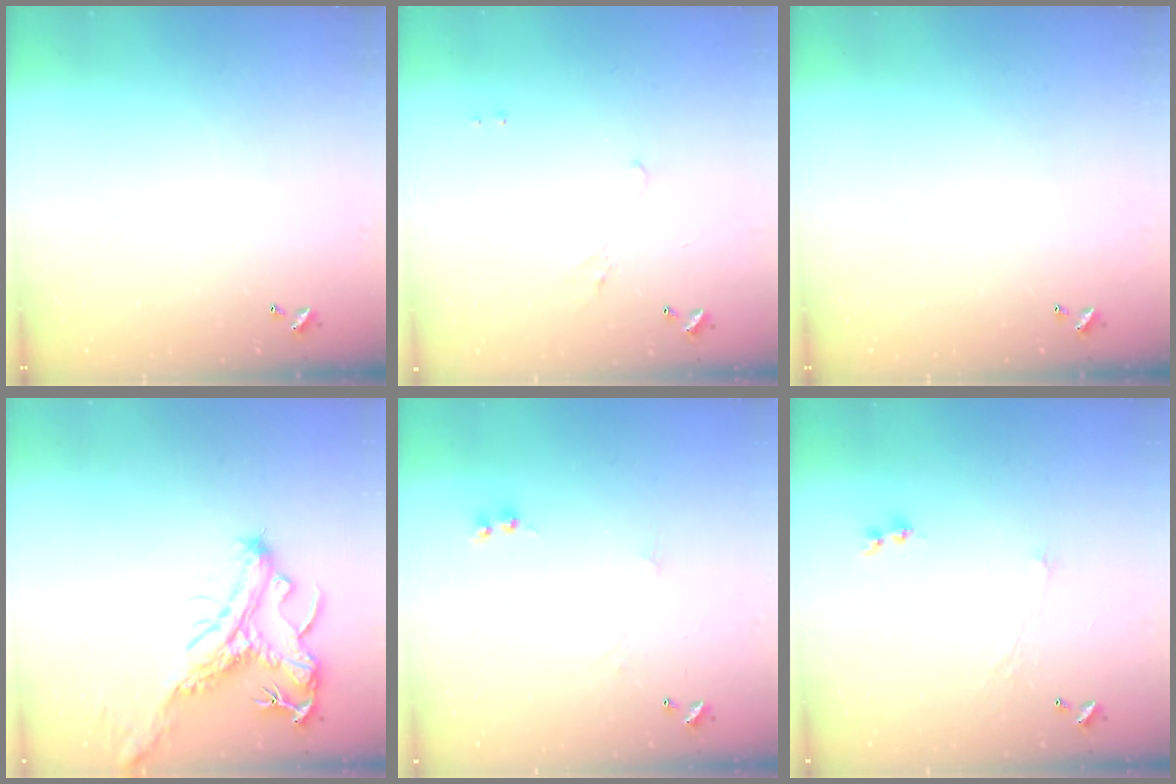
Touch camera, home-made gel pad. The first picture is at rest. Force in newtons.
{"total": 1.2, "press": 0.9, "slide": 0.8}
{"total": 0.0}
{"total": 2.0, "press": 1.5, "slide": 1.3}
{"total": 0.0}
{"total": 1.2, "press": 0.7, "slide": 1.0}